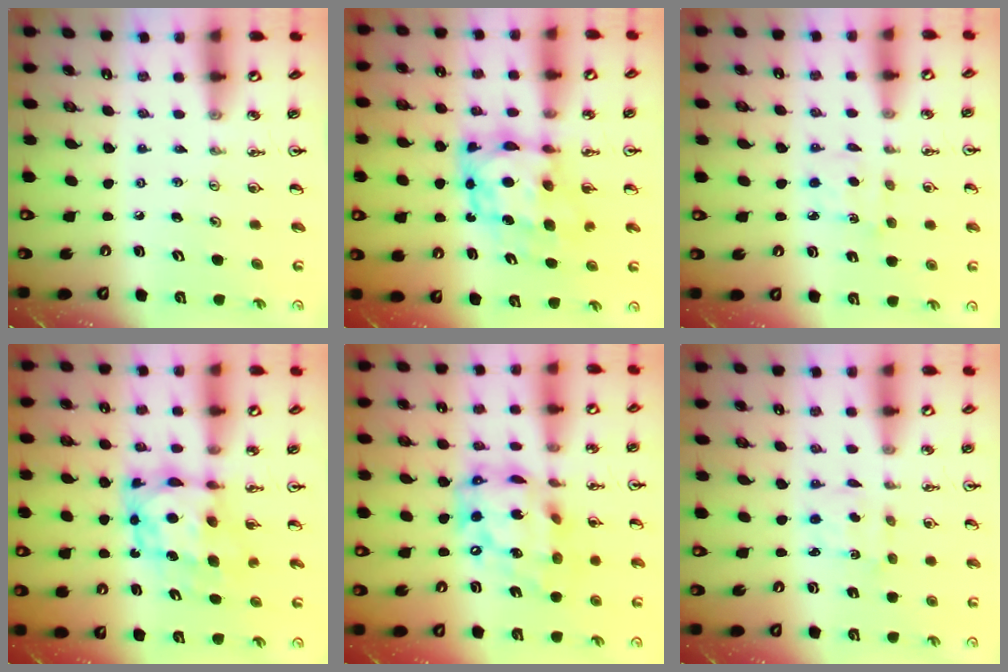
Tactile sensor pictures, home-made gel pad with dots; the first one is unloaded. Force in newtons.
{"total": 9.6, "press": 9.5, "slide": 1.2}
{"total": 3.8, "press": 3.8, "slide": 0.4}
{"total": 8.3, "press": 8.3, "slide": 0.7}
{"total": 18.9, "press": 18.9, "slide": 1.3}
{"total": 2.3, "press": 2.3, "slide": 0.4}